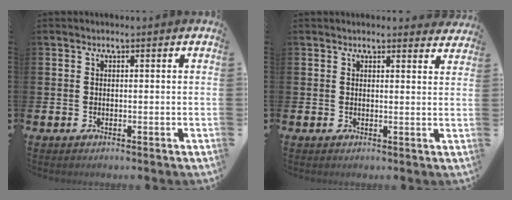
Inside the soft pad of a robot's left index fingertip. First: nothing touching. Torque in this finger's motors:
{"motor_torque": [-0.45, -1.23, 0.05, 0.09]}